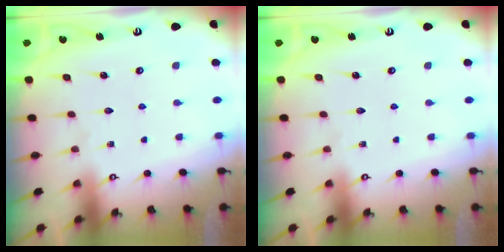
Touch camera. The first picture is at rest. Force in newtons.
{"total": 0.0}